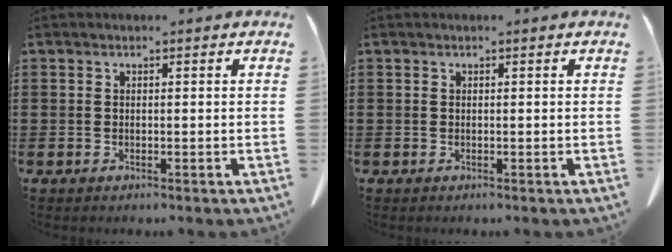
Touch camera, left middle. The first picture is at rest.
{"total": 0.0}